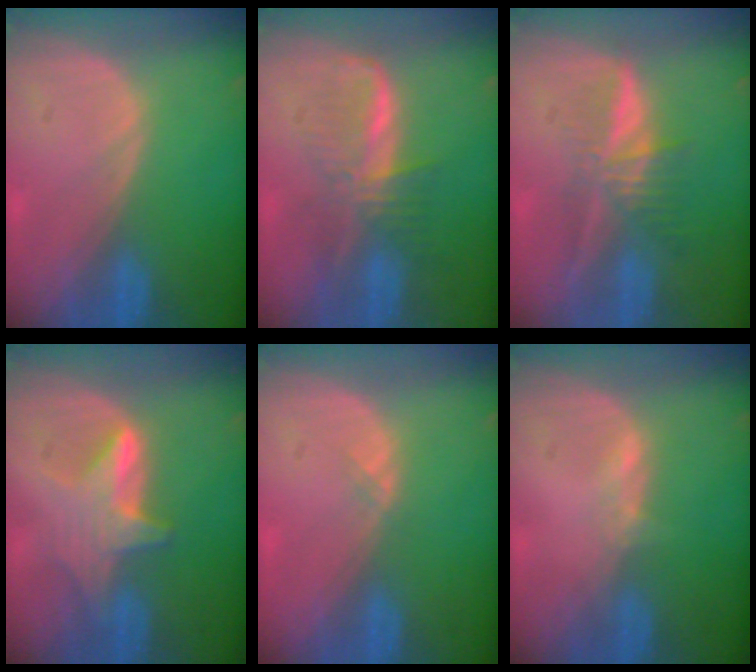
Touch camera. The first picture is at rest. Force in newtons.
{"total": 6.3, "press": 6.1, "slide": 1.2}
{"total": 5.9, "press": 5.5, "slide": 2.2}
{"total": 6.0, "press": 6.0, "slide": 0.6}
{"total": 0.8, "press": 0.5, "slide": 0.6}
{"total": 1.1, "press": 1.1, "slide": 0.3}